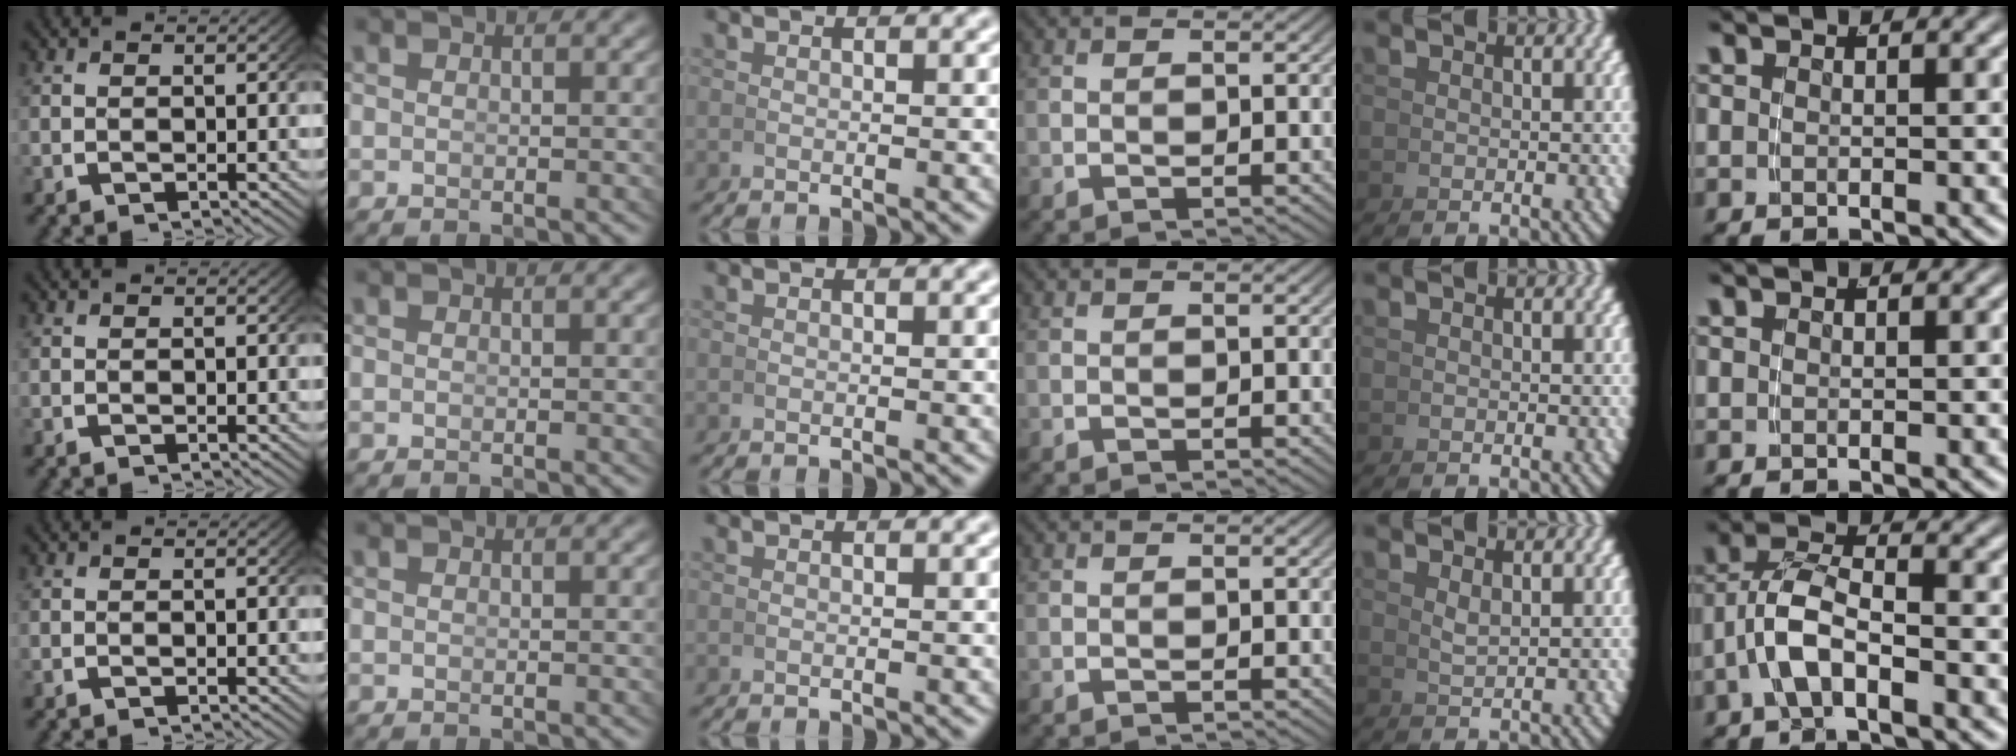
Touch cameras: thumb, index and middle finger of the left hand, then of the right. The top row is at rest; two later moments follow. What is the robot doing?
{"motion": "grasp_and_lifting", "object": "whiteboard"}